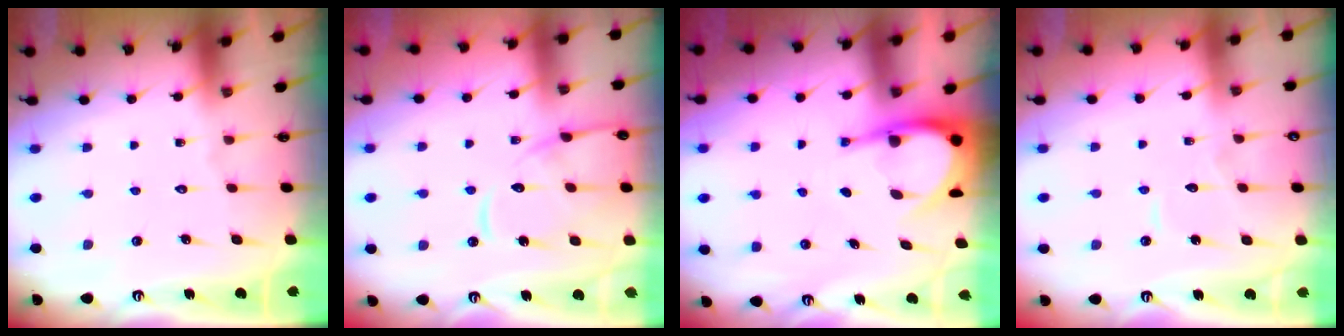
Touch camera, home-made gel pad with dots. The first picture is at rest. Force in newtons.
{"total": 13.2, "press": 13.2, "slide": 1.2}
{"total": 6.4, "press": 6.4, "slide": 0.5}
{"total": 4.7, "press": 4.7, "slide": 0.3}